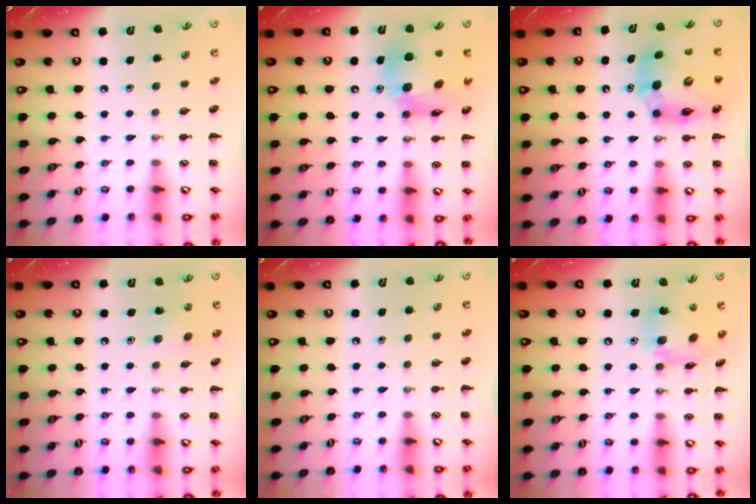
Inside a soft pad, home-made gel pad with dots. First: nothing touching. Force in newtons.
{"total": 11.9, "press": 11.5, "slide": 3.3}
{"total": 12.2, "press": 11.6, "slide": 3.6}
{"total": 2.6, "press": 2.5, "slide": 0.7}
{"total": 0.0}
{"total": 12.1, "press": 12.0, "slide": 1.4}